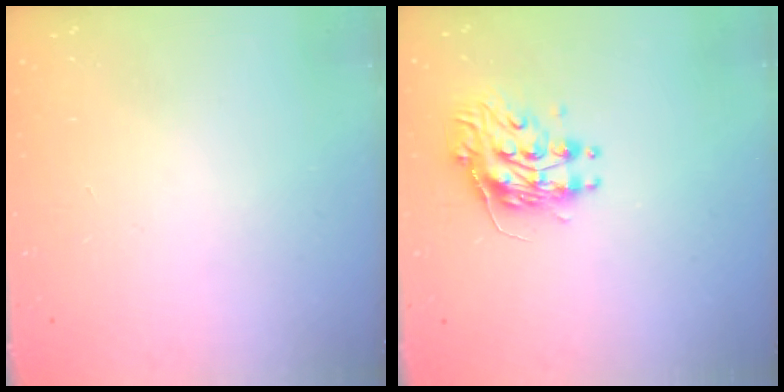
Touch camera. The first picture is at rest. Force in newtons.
{"total": 9.5, "press": 9.5, "slide": 0.8}